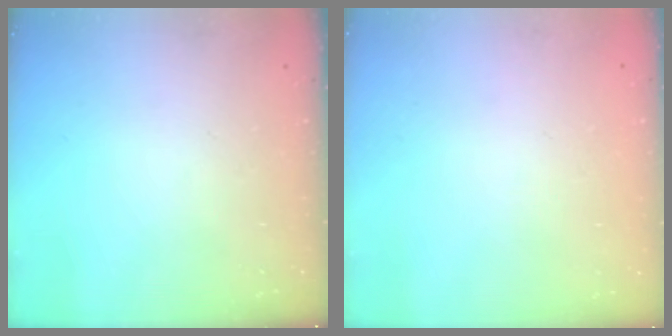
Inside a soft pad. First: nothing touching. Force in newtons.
{"total": 1.8, "press": 1.8, "slide": 0.2}